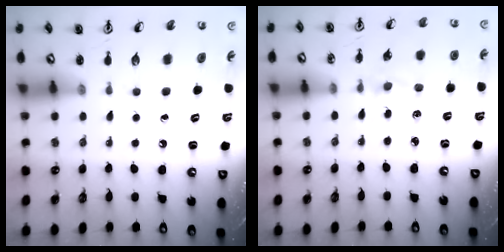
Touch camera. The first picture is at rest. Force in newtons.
{"total": 2.7, "press": 2.7, "slide": 0.4}